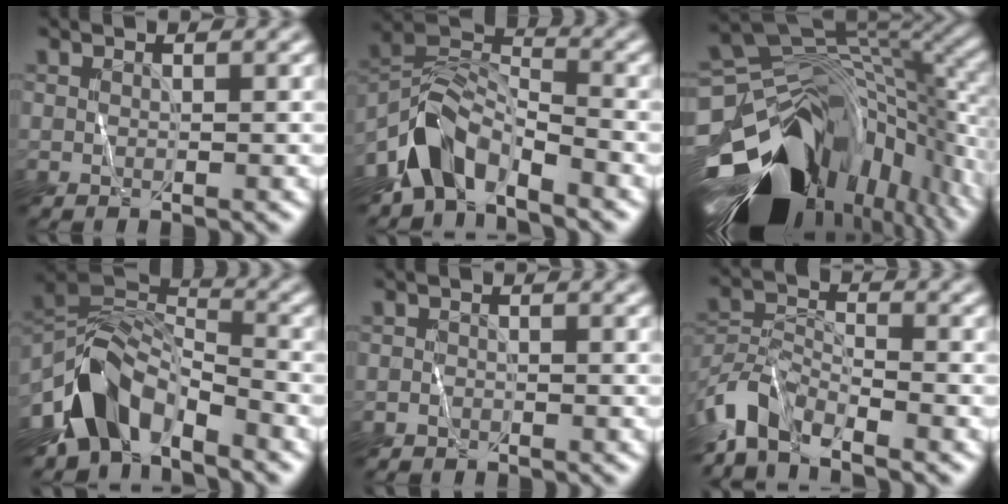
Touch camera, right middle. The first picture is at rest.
{"total": 5.7, "force": [-4.3, 2.7, 2.8], "torque": [-0.044, 0.006, -0.093]}
{"total": 18.6, "force": [-8.4, 10.3, 12.9], "torque": [-0.216, -0.008, -0.124]}
{"total": 8.0, "force": [-5.1, 4.2, 4.5], "torque": [-0.069, 0.003, -0.104]}
{"total": 0.7, "force": [-0.5, 0.5, 0.0], "torque": [0.005, 0.002, -0.008]}
{"total": 4.8, "force": [-4.2, 1.5, 1.8], "torque": [-0.035, -0.002, -0.094]}